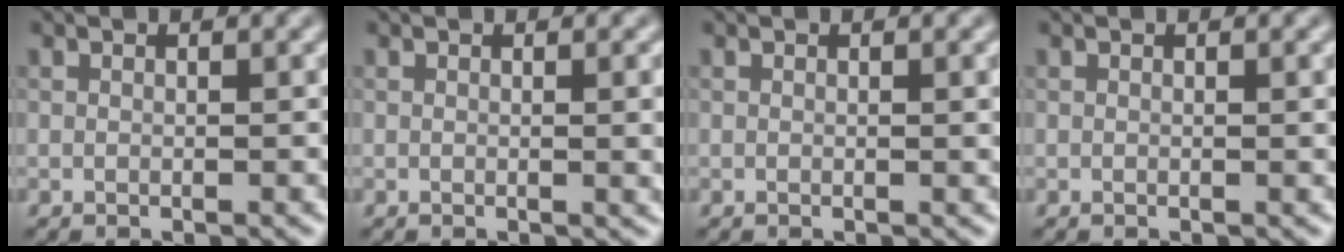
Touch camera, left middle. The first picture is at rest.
{"total": 2.7, "force": [0.2, 0.9, 2.6], "torque": [-0.019, 0.006, 0.007]}
{"total": 1.6, "force": [0.3, 0.6, 1.4], "torque": [-0.012, 0.006, 0.004]}
{"total": 1.2, "force": [0.3, 0.5, 1.1], "torque": [-0.010, 0.005, 0.003]}